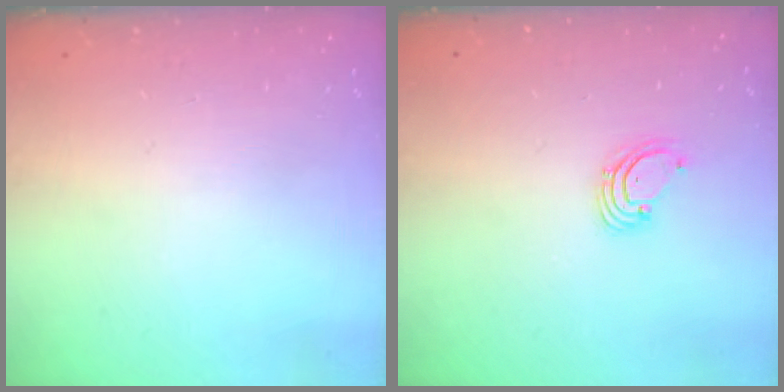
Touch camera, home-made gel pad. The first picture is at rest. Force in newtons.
{"total": 1.6, "press": 1.6, "slide": 0.1}